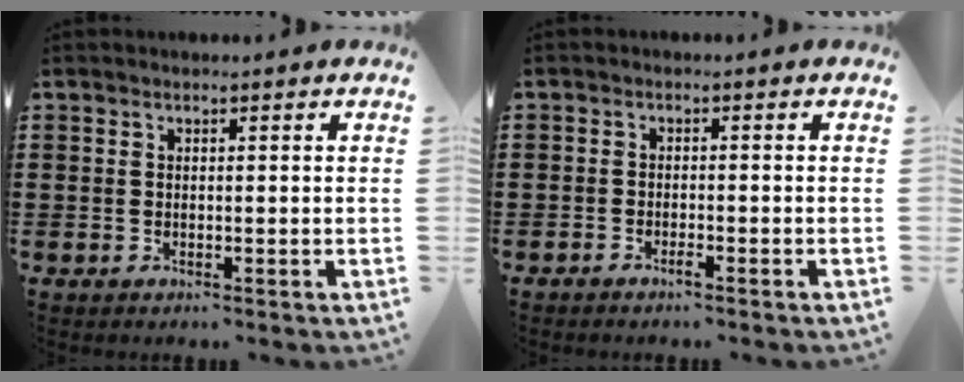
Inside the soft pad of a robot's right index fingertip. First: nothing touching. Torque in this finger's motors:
{"motor_torque": [-0.16, -0.07, 0.00, 0.00]}